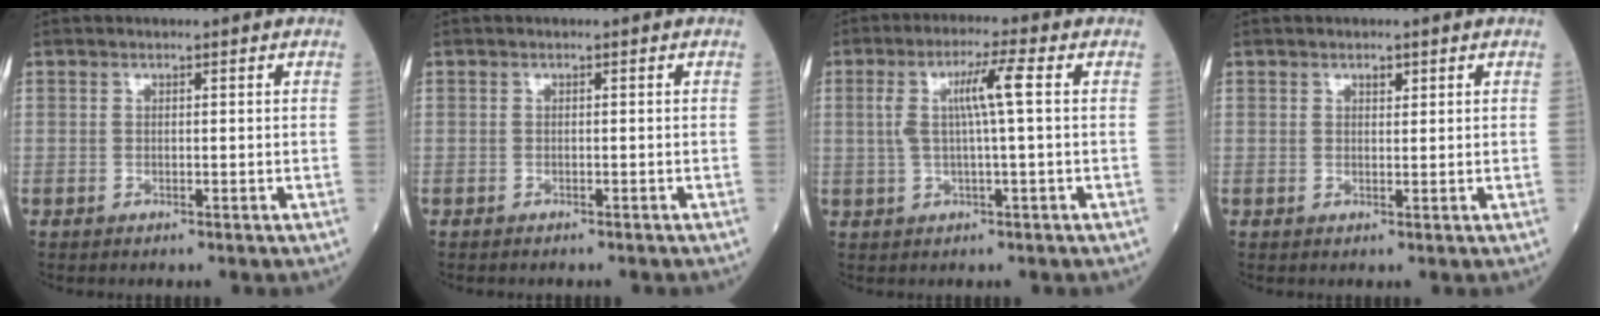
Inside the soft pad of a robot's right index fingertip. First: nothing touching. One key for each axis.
{"total": 1.8, "fx": -1.7, "fy": 0.5, "fz": 0.7, "tx": -0.013, "ty": -0.003, "tz": -0.019}
{"total": 6.2, "fx": 1.0, "fy": -0.3, "fz": 6.1, "tx": -0.122, "ty": 0.012, "tz": 0.021}
{"total": 1.1, "fx": 0.7, "fy": 0.5, "fz": 0.6, "tx": -0.008, "ty": -0.002, "tz": 0.009}